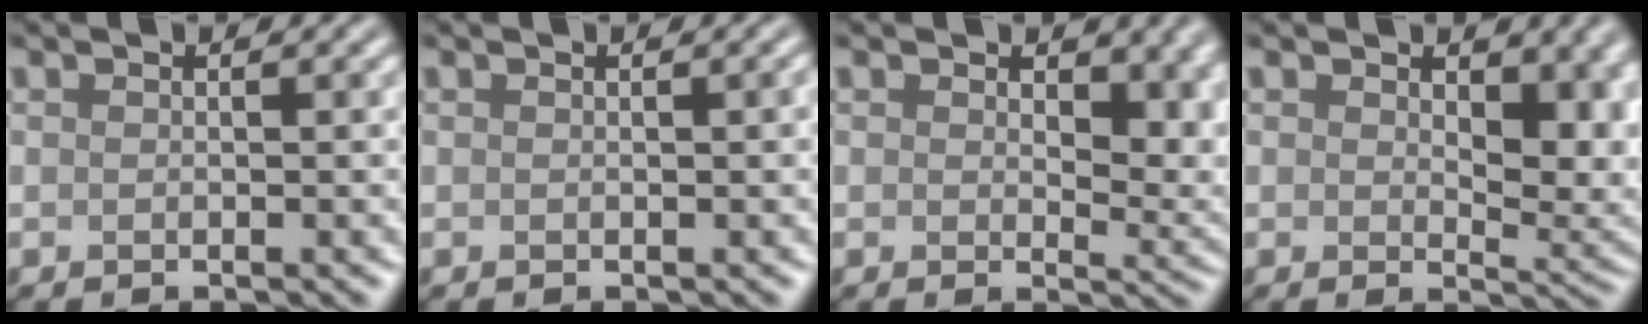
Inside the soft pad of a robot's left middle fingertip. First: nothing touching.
{"total": 0.6, "force": [0.1, 0.1, 0.6], "torque": [-0.005, 0.002, 0.002]}
{"total": 5.0, "force": [1.7, 3.1, 3.6], "torque": [-0.047, -0.013, 0.025]}
{"total": 6.0, "force": [1.7, 3.5, 4.6], "torque": [-0.057, -0.013, 0.029]}